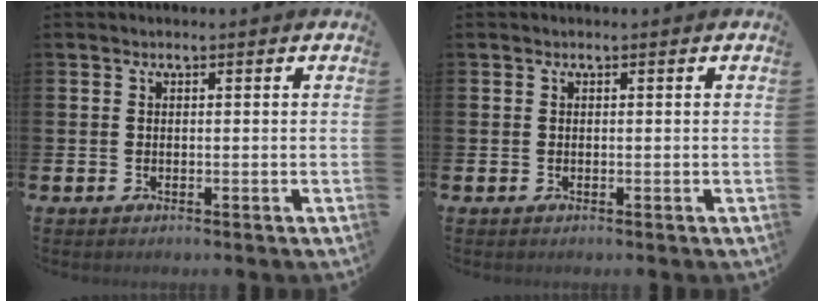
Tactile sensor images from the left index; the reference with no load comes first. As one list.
[{"total": 0.0}]